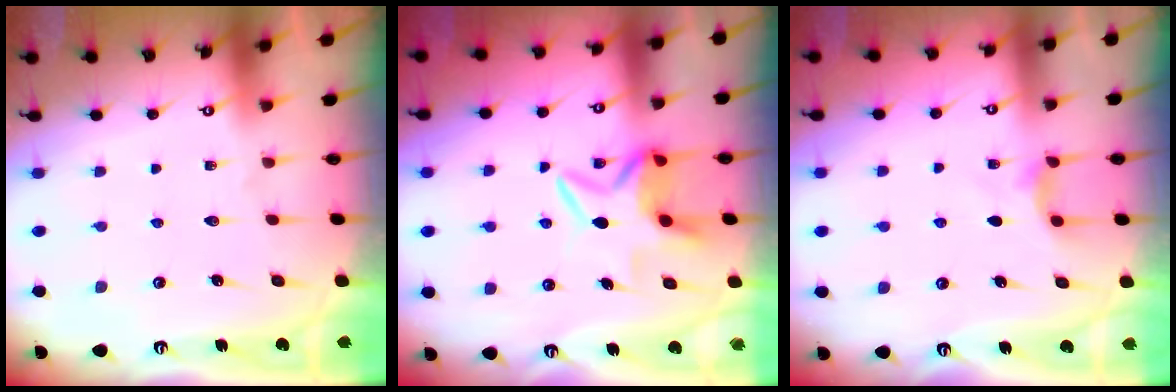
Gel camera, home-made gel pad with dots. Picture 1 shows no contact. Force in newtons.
{"total": 6.8, "press": 6.8, "slide": 1.0}
{"total": 4.5, "press": 4.4, "slide": 0.7}